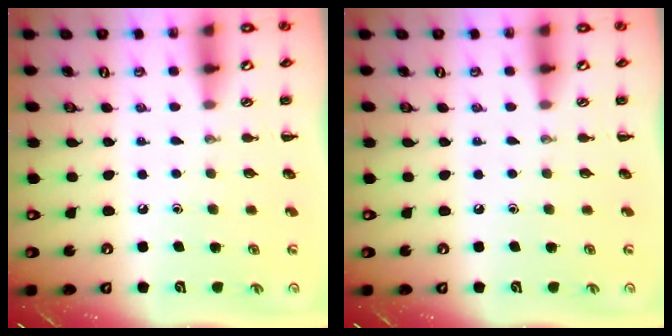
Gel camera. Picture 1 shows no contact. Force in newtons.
{"total": 0.0}